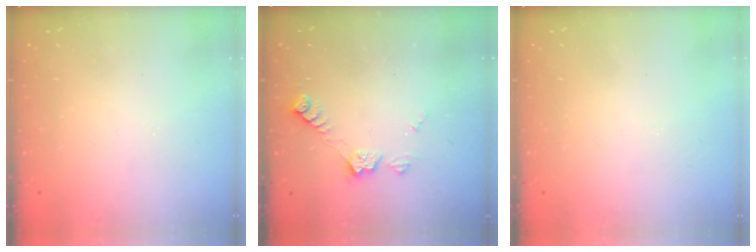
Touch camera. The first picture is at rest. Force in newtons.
{"total": 7.1, "press": 7.0, "slide": 1.1}
{"total": 0.0}